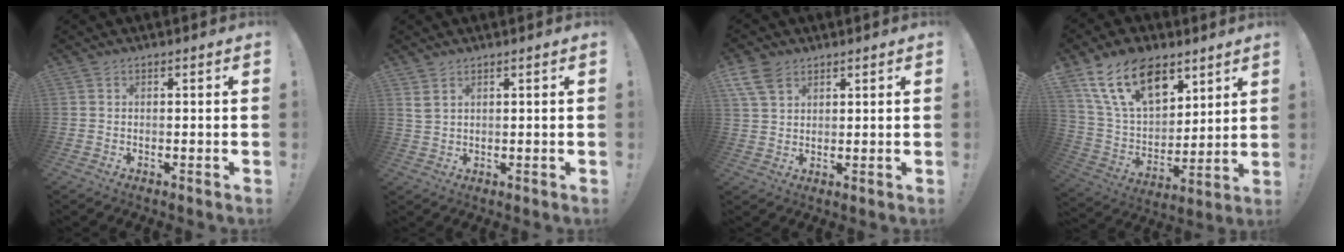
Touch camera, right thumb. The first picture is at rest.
{"total": 2.8, "force": [1.7, 1.2, 1.8], "torque": [-0.028, -0.008, 0.032]}
{"total": 7.5, "force": [4.5, 4.5, 4.0], "torque": [-0.074, -0.009, 0.090]}
{"total": 19.1, "force": [11.1, 10.9, 10.9], "torque": [-0.206, -0.058, 0.210]}